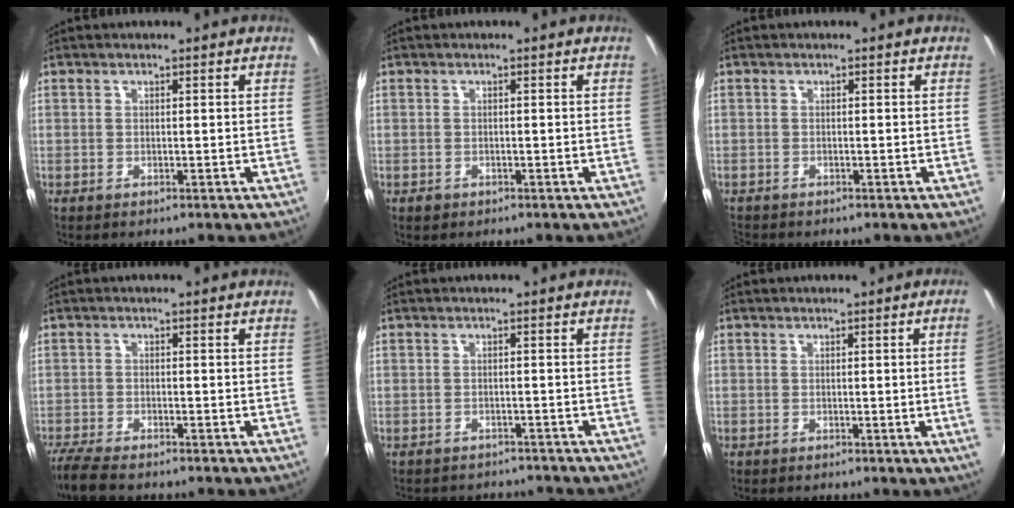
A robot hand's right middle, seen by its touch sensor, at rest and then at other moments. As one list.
[{"total": 1.1, "force": [-0.8, 0.8, 0.3], "torque": [-0.008, -0.004, -0.012]}, {"total": 1.4, "force": [-1.4, 0.3, 0.2], "torque": [-0.006, -0.007, -0.024]}, {"total": 6.7, "force": [-5.8, 1.0, 3.1], "torque": [-0.088, -0.031, -0.106]}, {"total": 8.7, "force": [-7.9, 2.5, 2.5], "torque": [-0.062, -0.018, -0.107]}, {"total": 3.1, "force": [-0.1, -1.8, 2.5], "torque": [-0.043, -0.017, 0.005]}]